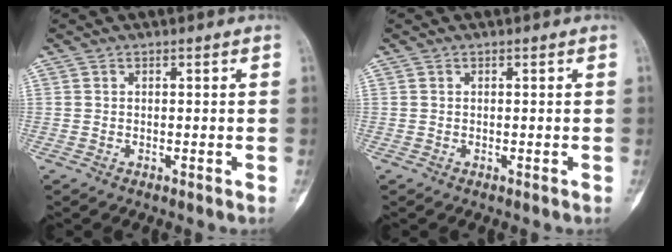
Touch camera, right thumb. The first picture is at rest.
{"total": 0.0}